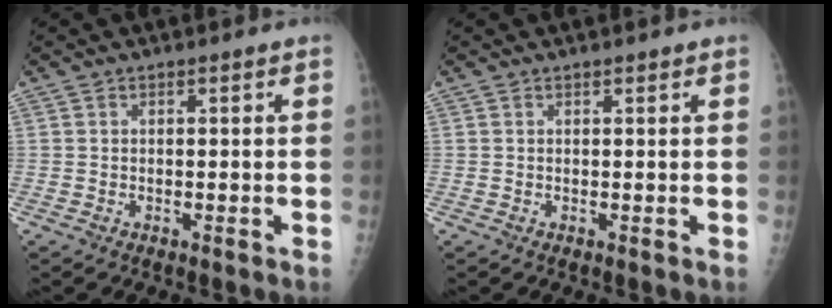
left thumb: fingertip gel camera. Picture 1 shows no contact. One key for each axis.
{"total": 0.6, "fx": 0.5, "fy": 0.2, "fz": 0.3, "tx": -0.005, "ty": -0.001, "tz": 0.006}